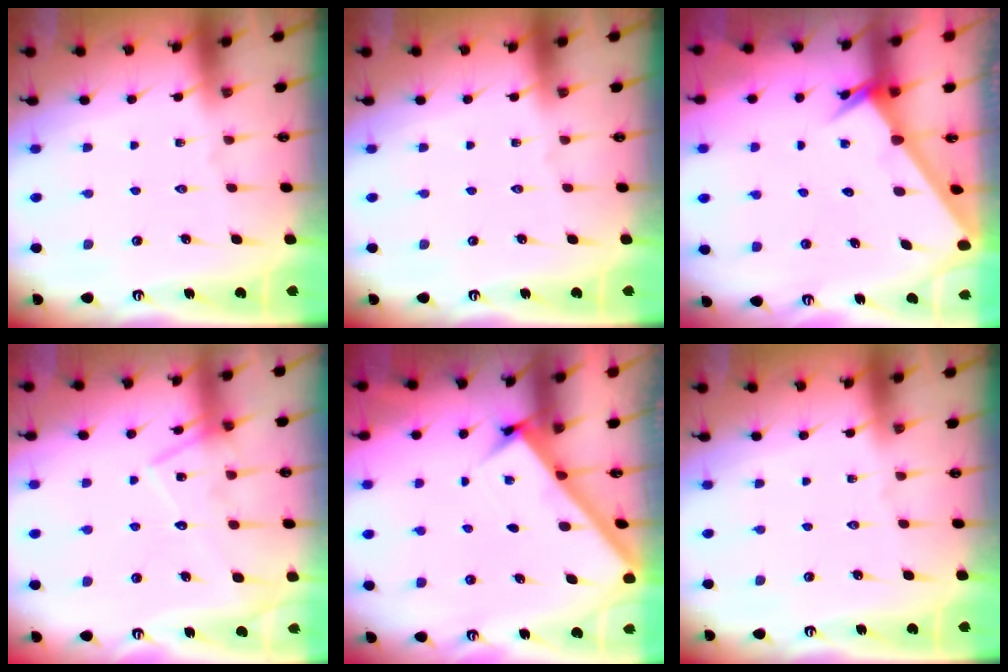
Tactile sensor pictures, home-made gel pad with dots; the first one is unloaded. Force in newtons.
{"total": 0.0}
{"total": 2.5, "press": 2.5, "slide": 0.2}
{"total": 14.7, "press": 14.7, "slide": 1.0}
{"total": 2.9, "press": 2.9, "slide": 0.0}
{"total": 0.0}